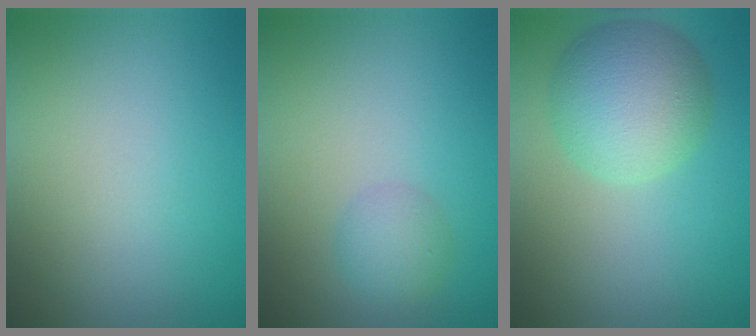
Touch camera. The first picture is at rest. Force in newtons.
{"total": 1.9, "press": 1.9, "slide": 0.0}
{"total": 6.6, "press": 6.6, "slide": 0.2}